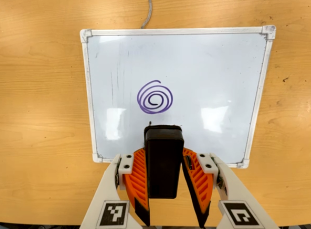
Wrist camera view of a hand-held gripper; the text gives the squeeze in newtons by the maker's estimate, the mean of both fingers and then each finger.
{"total": 4.2, "left": 3.1, "right": 5.4}